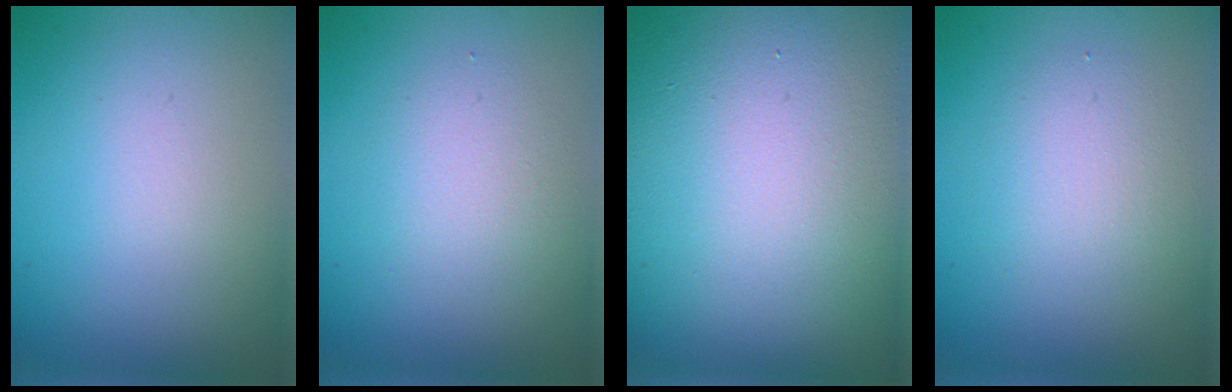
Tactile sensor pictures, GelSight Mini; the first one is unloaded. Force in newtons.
{"total": 2.4, "press": 2.4, "slide": 0.0}
{"total": 26.9, "press": 26.9, "slide": 1.3}
{"total": 2.7, "press": 2.7, "slide": 0.1}